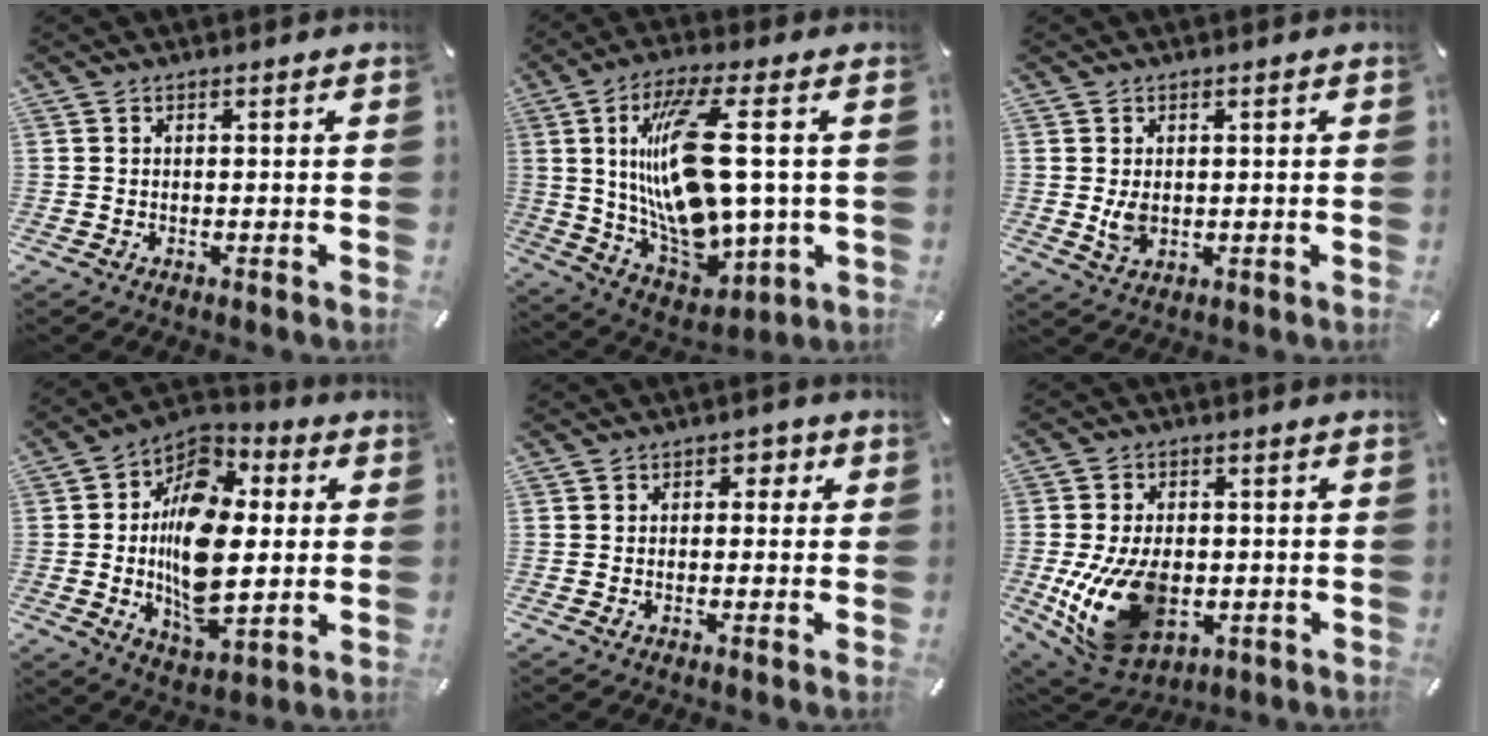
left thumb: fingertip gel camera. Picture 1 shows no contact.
{"total": 21.0, "force": [4.0, 7.2, 19.3], "torque": [-0.410, -0.019, 0.060]}
{"total": 3.7, "force": [0.0, 2.7, 2.6], "torque": [-0.054, -0.004, -0.003]}
{"total": 17.7, "force": [-0.4, 11.1, 13.7], "torque": [-0.268, -0.006, -0.015]}
{"total": 2.2, "force": [-0.3, 1.7, 1.4], "torque": [-0.013, 0.004, -0.014]}
{"total": 16.8, "force": [-3.1, 11.2, 12.2], "torque": [-0.247, -0.003, -0.045]}